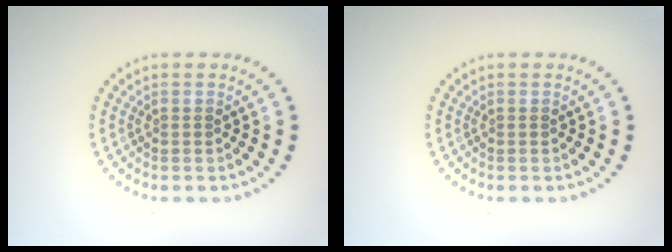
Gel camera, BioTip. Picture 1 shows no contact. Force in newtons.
{"total": 0.0}